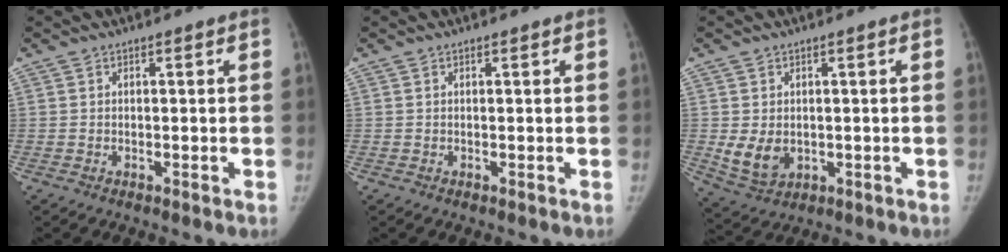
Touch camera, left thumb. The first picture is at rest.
{"total": 0.0}
{"total": 5.9, "force": [-0.3, 4.5, 3.9], "torque": [-0.058, -0.013, 0.011]}